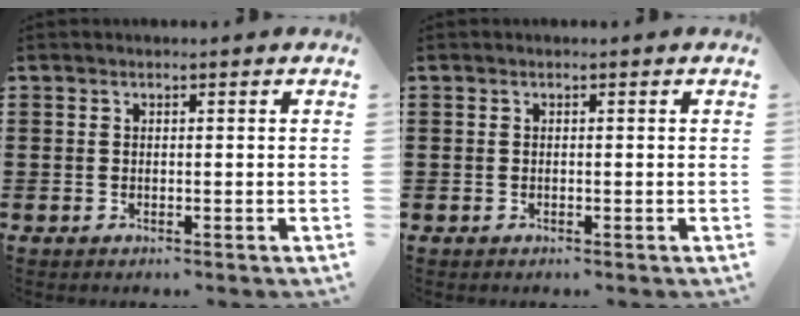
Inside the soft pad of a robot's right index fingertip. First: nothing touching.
{"total": 0.0}